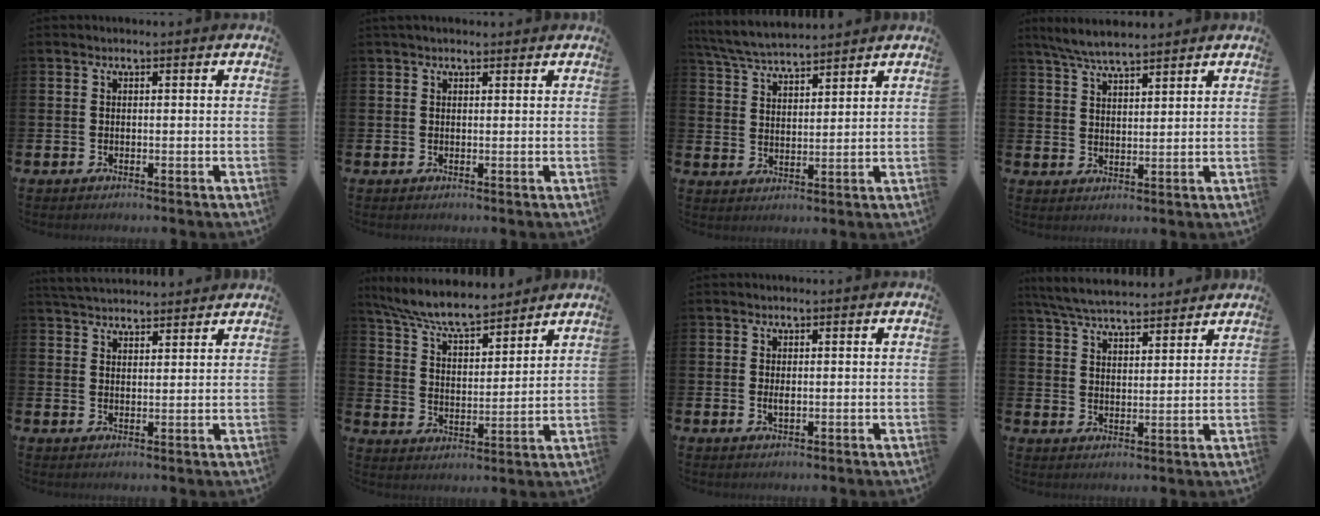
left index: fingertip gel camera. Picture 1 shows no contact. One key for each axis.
{"total": 1.1, "fx": 1.0, "fy": 0.4, "fz": 0.4, "tx": 0.003, "ty": 0.001, "tz": 0.015}
{"total": 5.7, "fx": 5.5, "fy": 0.6, "fz": 1.1, "tx": -0.044, "ty": -0.027, "tz": 0.101}
{"total": 5.7, "fx": 5.3, "fy": 0.7, "fz": 2.0, "tx": -0.057, "ty": -0.014, "tz": 0.097}
{"total": 4.2, "fx": 4.1, "fy": 0.5, "fz": 0.3, "tx": -0.013, "ty": -0.021, "tz": 0.076}
{"total": 8.0, "fx": 7.4, "fy": 1.1, "fz": 2.9, "tx": -0.086, "ty": -0.040, "tz": 0.132}
{"total": 1.1, "fx": 0.2, "fy": 0.4, "fz": 1.0, "tx": -0.017, "ty": 0.001, "tz": 0.001}
{"total": 6.3, "fx": 6.1, "fy": 0.8, "fz": 1.3, "tx": -0.049, "ty": -0.028, "tz": 0.110}